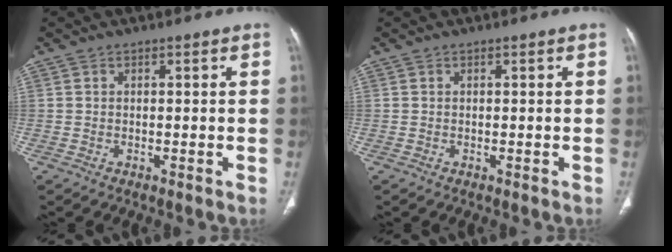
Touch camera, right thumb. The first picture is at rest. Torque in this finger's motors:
{"motor_torque": [-0.02, 0.02, -0.03, 0.01, 0.00]}